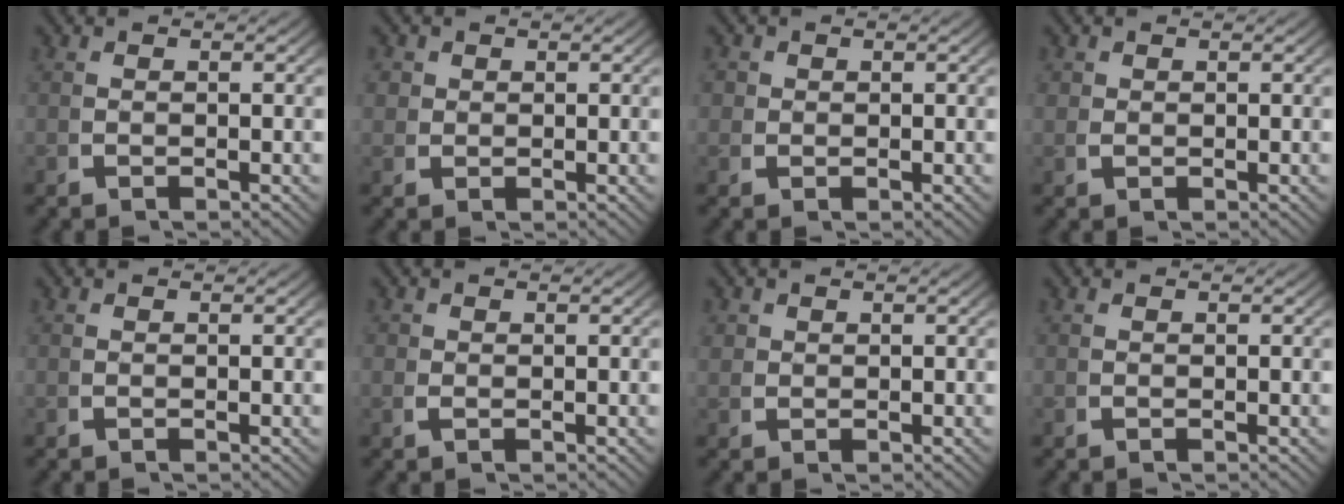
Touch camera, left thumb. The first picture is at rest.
{"total": 2.3, "force": [0.8, 2.1, 0.8], "torque": [-0.022, -0.005, 0.014]}
{"total": 1.7, "force": [0.4, 1.6, 0.5], "torque": [-0.012, -0.004, 0.004]}
{"total": 1.4, "force": [0.3, 1.2, 0.5], "torque": [-0.019, -0.007, 0.009]}
{"total": 0.0}
{"total": 0.7, "force": [0.1, 0.6, 0.3], "torque": [-0.015, -0.005, 0.003]}
{"total": 1.8, "force": [0.5, 1.7, 0.6], "torque": [-0.021, -0.005, 0.011]}
{"total": 0.0}